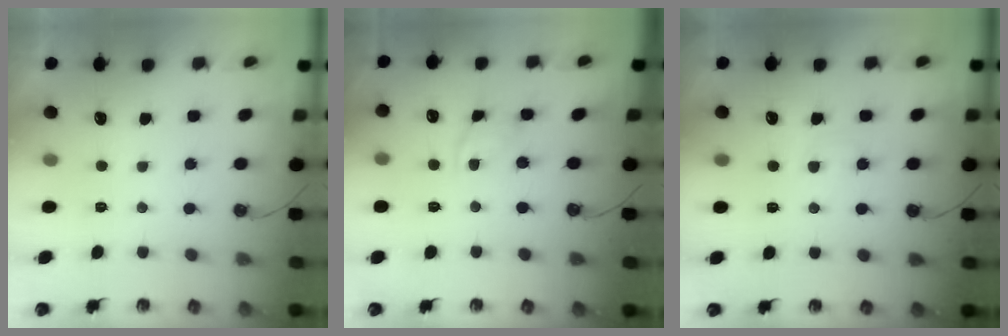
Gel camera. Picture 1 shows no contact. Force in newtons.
{"total": 7.2, "press": 7.2, "slide": 0.4}
{"total": 2.8, "press": 2.7, "slide": 0.5}